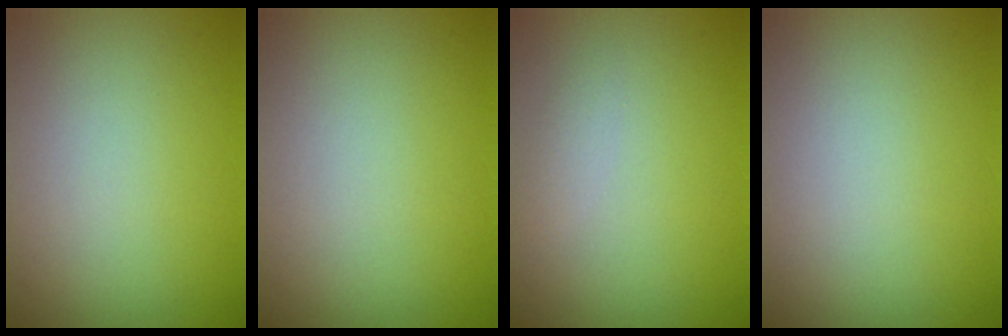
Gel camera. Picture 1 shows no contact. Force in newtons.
{"total": 0.0}
{"total": 0.8, "press": 0.8, "slide": 0.0}
{"total": 0.0}